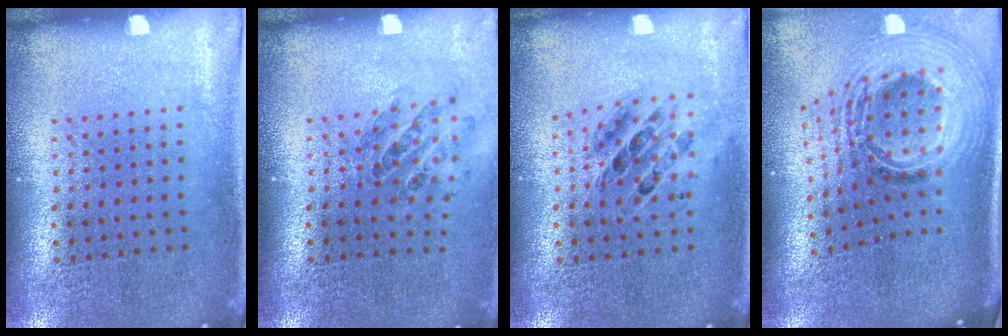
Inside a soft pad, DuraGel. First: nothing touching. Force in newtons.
{"total": 0.9, "press": 0.9, "slide": 0.1}
{"total": 0.8, "press": 0.7, "slide": 0.1}
{"total": 2.6, "press": 1.8, "slide": 1.8}